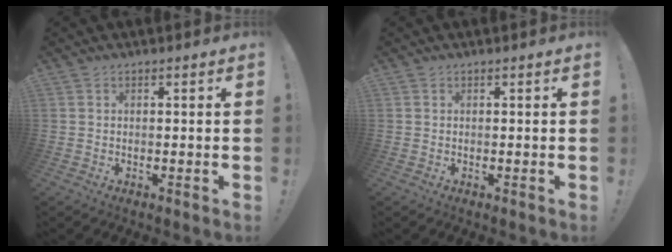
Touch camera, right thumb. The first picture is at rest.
{"total": 0.0}